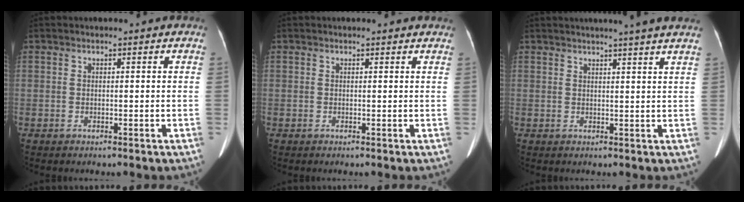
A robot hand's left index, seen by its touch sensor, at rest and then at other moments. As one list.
[{"total": 2.0, "force": [1.9, 0.3, 0.4], "torque": [-0.014, 0.004, 0.013]}, {"total": 8.4, "force": [7.2, -0.9, 4.1], "torque": [-0.052, 0.014, 0.071]}]